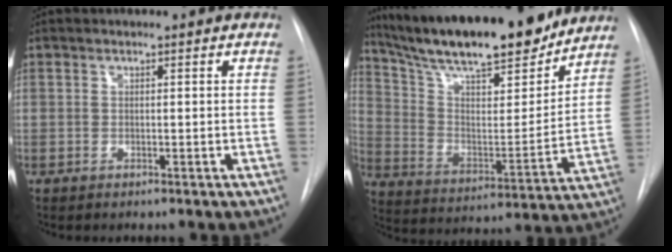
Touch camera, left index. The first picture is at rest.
{"total": 23.6, "force": [20.3, 3.9, 11.4], "torque": [-0.199, -0.006, 0.320]}